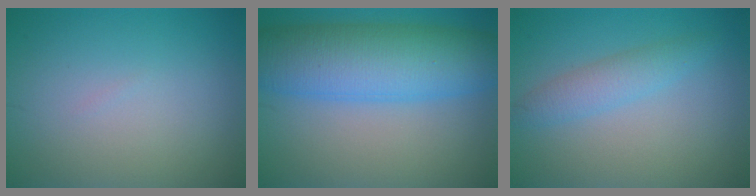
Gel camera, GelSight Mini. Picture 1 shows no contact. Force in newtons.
{"total": 9.9, "press": 9.9, "slide": 0.3}
{"total": 2.5, "press": 2.5, "slide": 0.1}